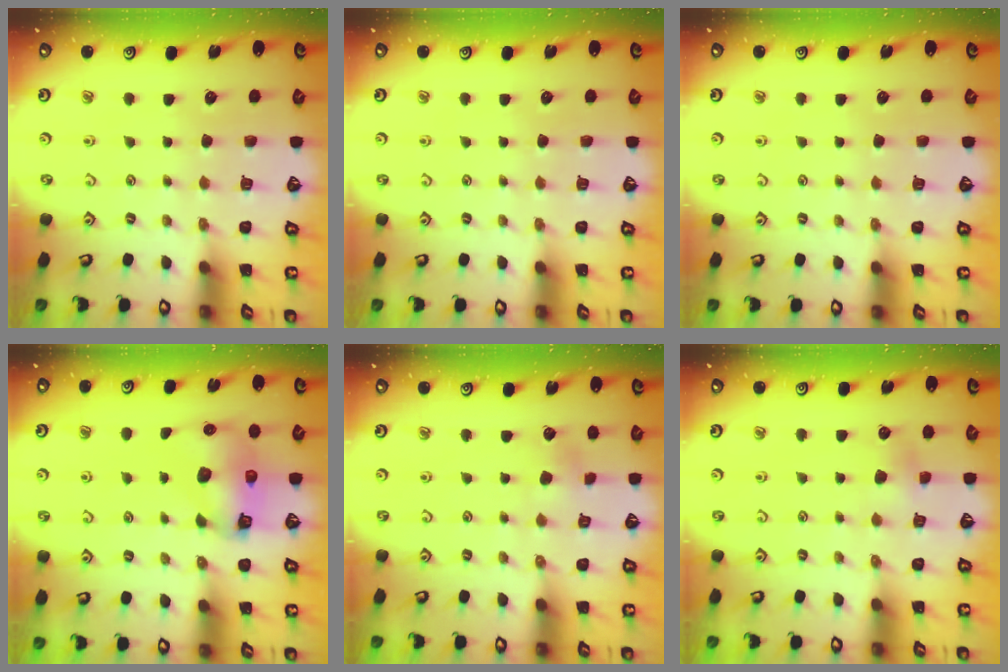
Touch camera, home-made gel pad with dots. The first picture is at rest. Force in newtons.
{"total": 0.0}
{"total": 0.0}
{"total": 7.9, "press": 7.9, "slide": 0.5}
{"total": 3.0, "press": 3.0, "slide": 0.1}
{"total": 2.4, "press": 2.4, "slide": 0.4}